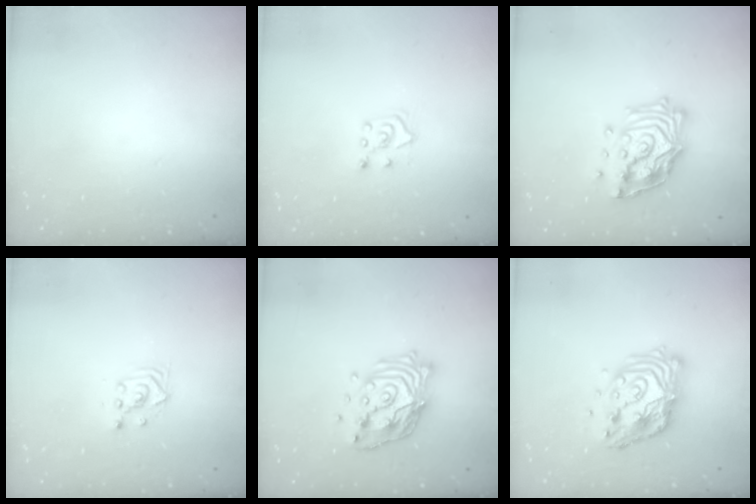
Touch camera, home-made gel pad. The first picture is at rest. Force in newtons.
{"total": 5.5, "press": 5.5, "slide": 0.4}
{"total": 17.0, "press": 16.9, "slide": 2.0}
{"total": 2.3, "press": 2.3, "slide": 0.1}
{"total": 15.2, "press": 15.1, "slide": 1.5}
{"total": 14.1, "press": 14.1, "slide": 1.1}